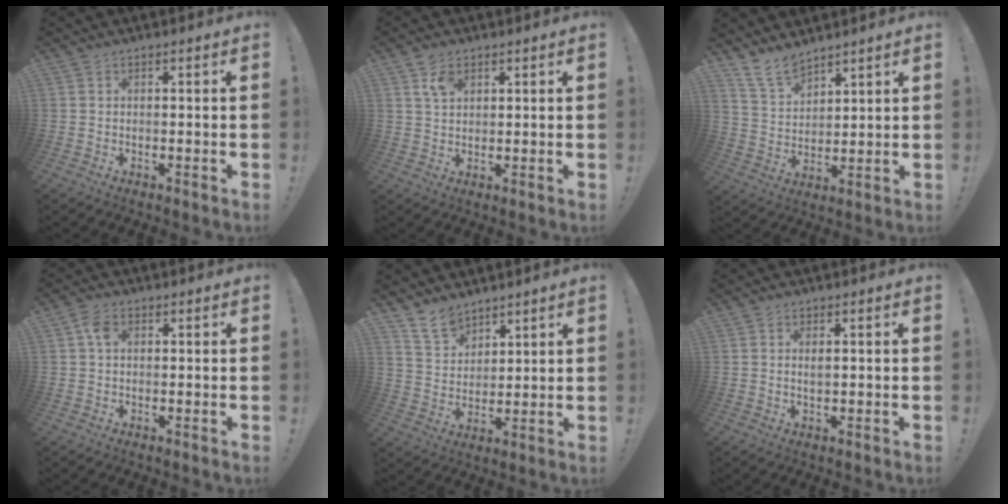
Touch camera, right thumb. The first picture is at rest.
{"total": 4.9, "force": [2.7, 2.6, 3.0], "torque": [-0.049, -0.008, 0.050]}
{"total": 9.2, "force": [7.9, 3.7, 2.8], "torque": [-0.063, -0.051, 0.156]}
{"total": 3.8, "force": [0.9, 2.6, 2.7], "torque": [-0.049, 0.008, 0.018]}
{"total": 9.1, "force": [7.5, 4.5, 2.2], "torque": [-0.040, -0.052, 0.147]}
{"total": 1.6, "force": [0.1, 0.6, 1.5], "torque": [-0.019, -0.003, -0.001]}